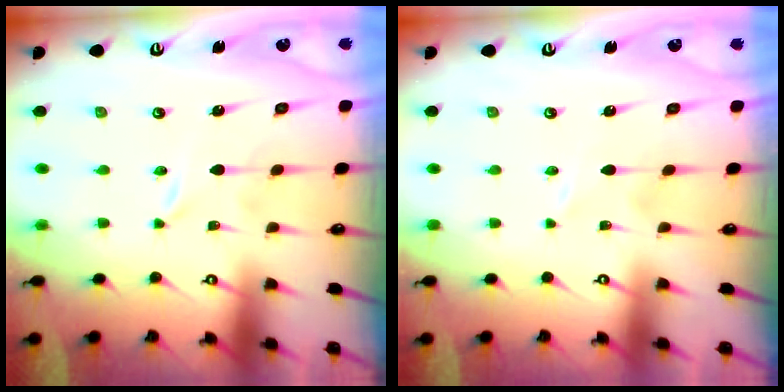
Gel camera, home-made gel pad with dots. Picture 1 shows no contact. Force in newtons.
{"total": 0.8, "press": 0.8, "slide": 0.2}